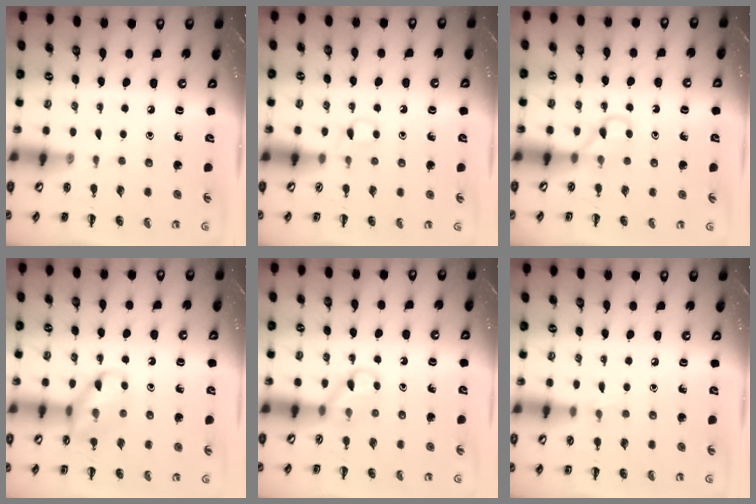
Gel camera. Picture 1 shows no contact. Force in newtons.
{"total": 2.6, "press": 2.5, "slide": 0.9}
{"total": 3.9, "press": 3.7, "slide": 1.2}
{"total": 13.2, "press": 13.2, "slide": 1.2}
{"total": 5.7, "press": 5.6, "slide": 1.4}
{"total": 4.7, "press": 4.4, "slide": 1.6}